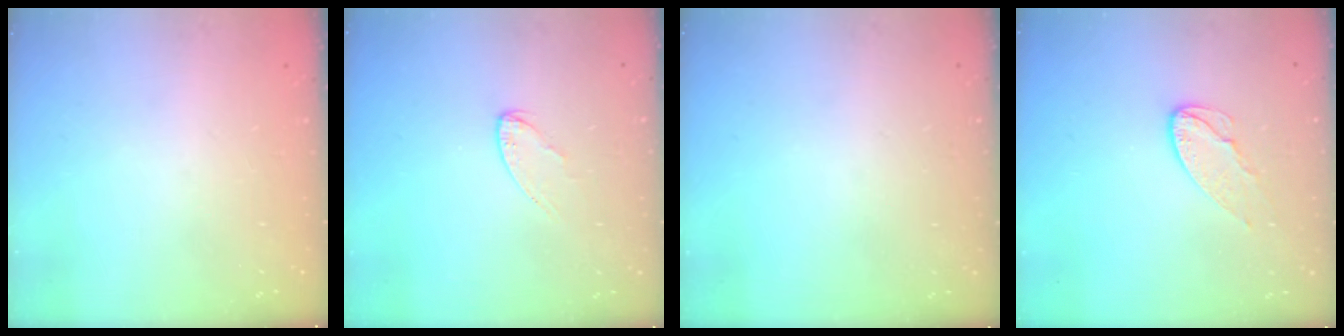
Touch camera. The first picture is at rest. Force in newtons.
{"total": 4.0, "press": 3.9, "slide": 0.4}
{"total": 0.0}
{"total": 7.6, "press": 7.6, "slide": 0.2}